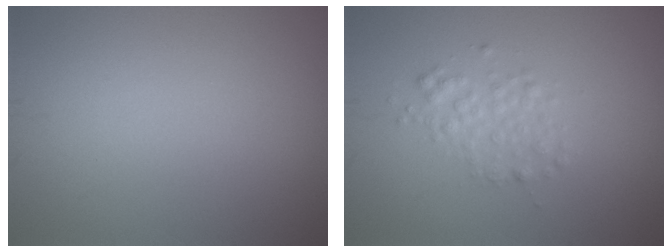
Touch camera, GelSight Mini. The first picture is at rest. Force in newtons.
{"total": 2.0, "press": 2.0, "slide": 0.0}